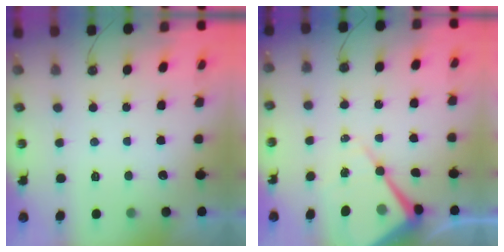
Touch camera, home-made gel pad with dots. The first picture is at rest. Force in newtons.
{"total": 12.6, "press": 12.6, "slide": 1.3}